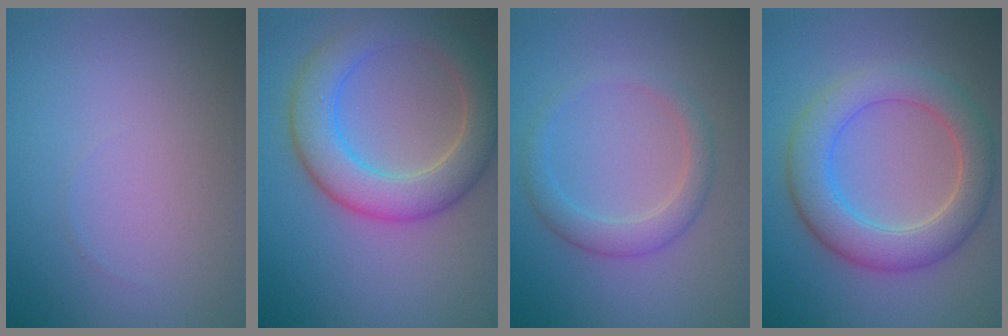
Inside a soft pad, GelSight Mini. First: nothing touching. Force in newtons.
{"total": 6.3, "press": 6.2, "slide": 0.6}
{"total": 2.5, "press": 2.5, "slide": 0.2}
{"total": 5.9, "press": 5.9, "slide": 0.4}